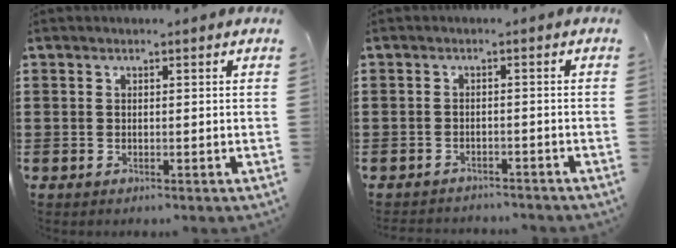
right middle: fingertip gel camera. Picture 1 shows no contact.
{"total": 1.7, "force": [-1.7, 0.1, -0.1], "torque": [-0.004, -0.001, -0.036]}